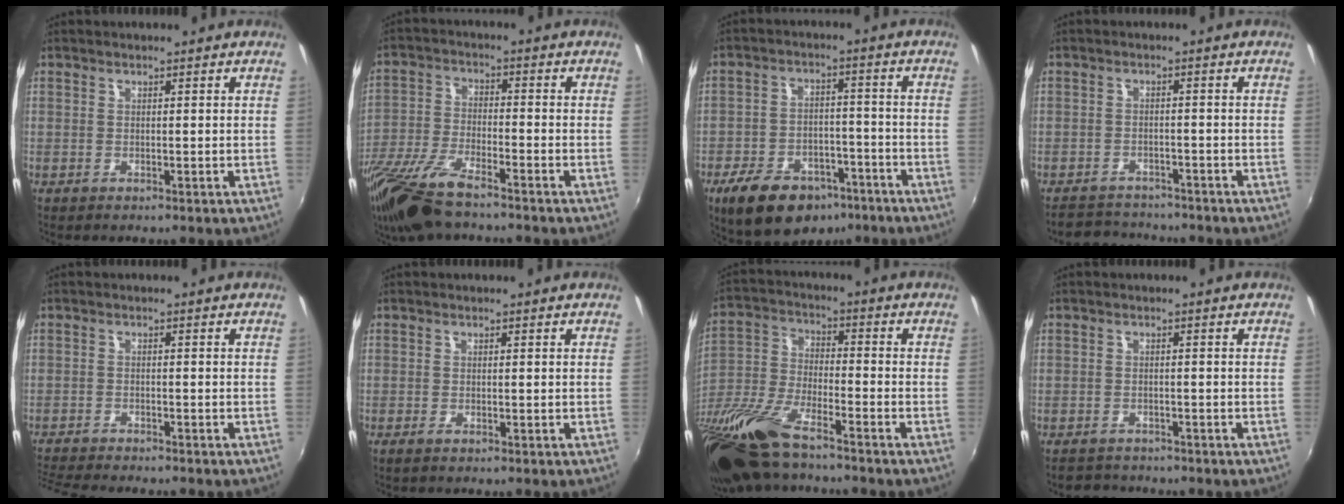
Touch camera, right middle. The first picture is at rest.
{"total": 14.5, "force": [-11.0, 3.5, 8.7], "torque": [-0.191, -0.038, -0.215]}
{"total": 15.1, "force": [-10.0, 8.5, 7.5], "torque": [-0.164, 0.002, -0.145]}
{"total": 6.9, "force": [-6.4, 2.2, 0.9], "torque": [-0.036, 0.010, -0.098]}
{"total": 7.7, "force": [-7.3, 0.5, 2.5], "torque": [-0.074, -0.023, -0.125]}
{"total": 0.8, "force": [-0.6, 0.1, 0.5], "torque": [-0.011, -0.003, -0.012]}
{"total": 20.2, "force": [-14.8, 5.8, 12.4], "torque": [-0.279, -0.048, -0.283]}
{"total": 3.6, "force": [-3.3, 1.5, 0.0], "torque": [-0.012, 0.005, -0.057]}